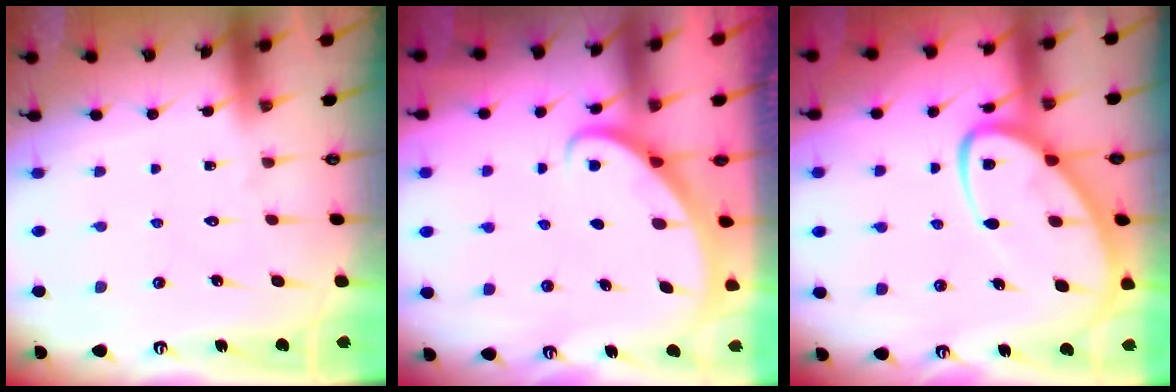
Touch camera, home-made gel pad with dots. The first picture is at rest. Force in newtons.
{"total": 2.9, "press": 2.9, "slide": 0.2}
{"total": 12.5, "press": 12.5, "slide": 1.2}